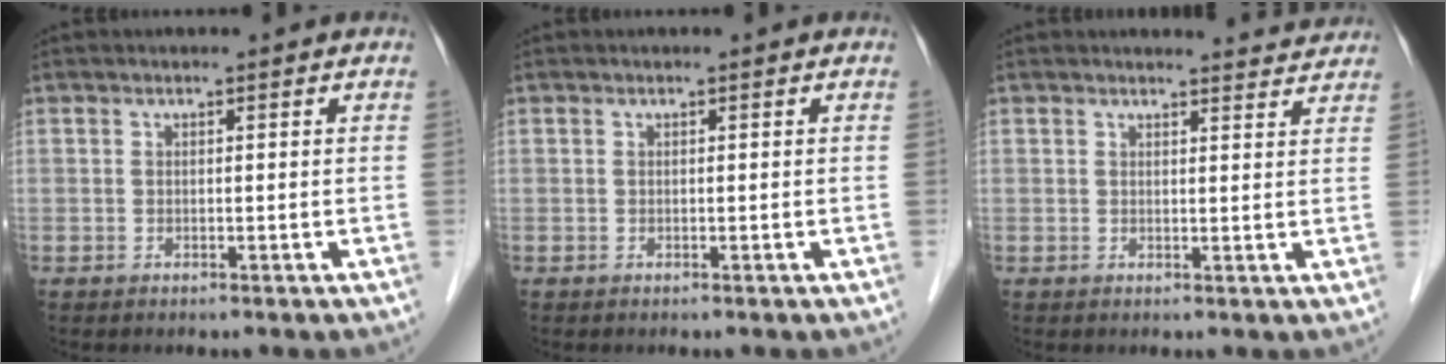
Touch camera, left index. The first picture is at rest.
{"total": 0.0}
{"total": 4.1, "force": [4.1, 0.2, 0.0], "torque": [-0.005, -0.007, 0.035]}